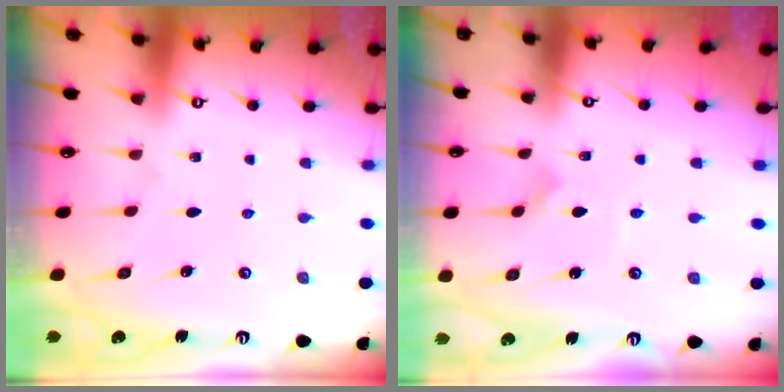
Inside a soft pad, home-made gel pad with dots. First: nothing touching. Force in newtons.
{"total": 3.1, "press": 3.0, "slide": 0.5}